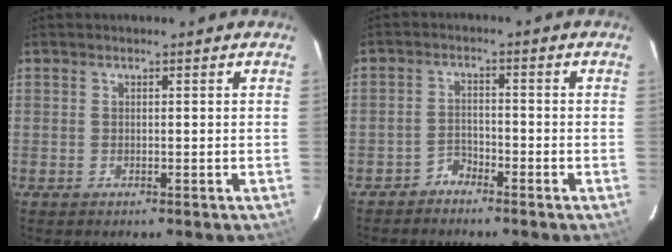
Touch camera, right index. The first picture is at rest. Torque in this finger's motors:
{"motor_torque": [-0.21, 0.15, -0.04, -0.07]}